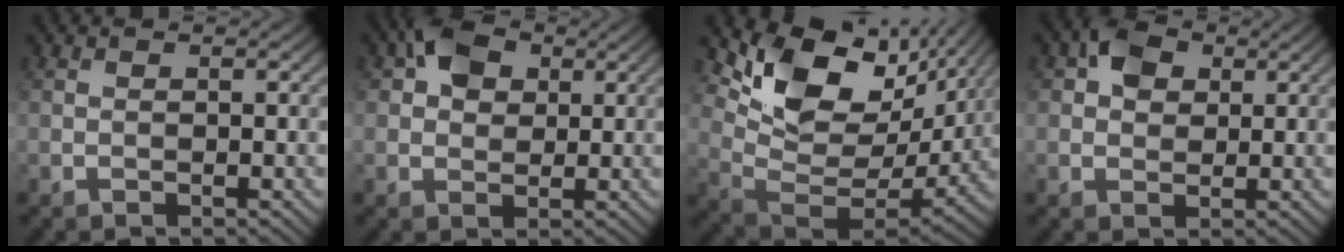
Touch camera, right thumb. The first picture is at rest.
{"total": 5.4, "force": [2.2, 3.9, 3.1], "torque": [-0.059, 0.010, 0.032]}
{"total": 14.0, "force": [6.3, 8.1, 9.6], "torque": [-0.183, -0.004, 0.126]}
{"total": 4.5, "force": [1.7, 3.3, 2.4], "torque": [-0.047, 0.009, 0.025]}